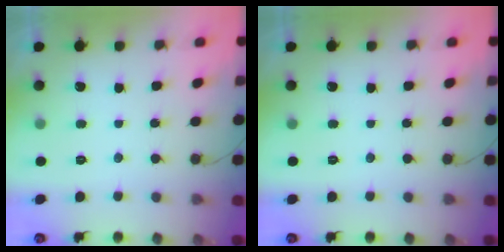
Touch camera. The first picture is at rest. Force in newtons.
{"total": 0.0}